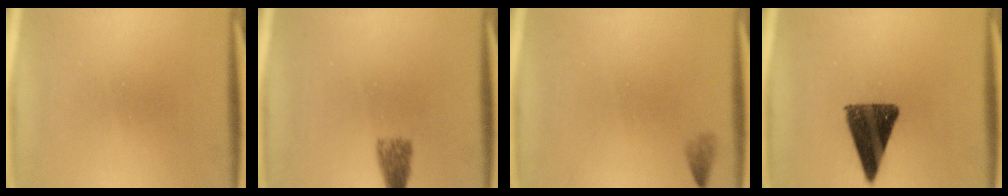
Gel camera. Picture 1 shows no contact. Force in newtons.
{"total": 2.7}
{"total": 1.4}
{"total": 12.1}